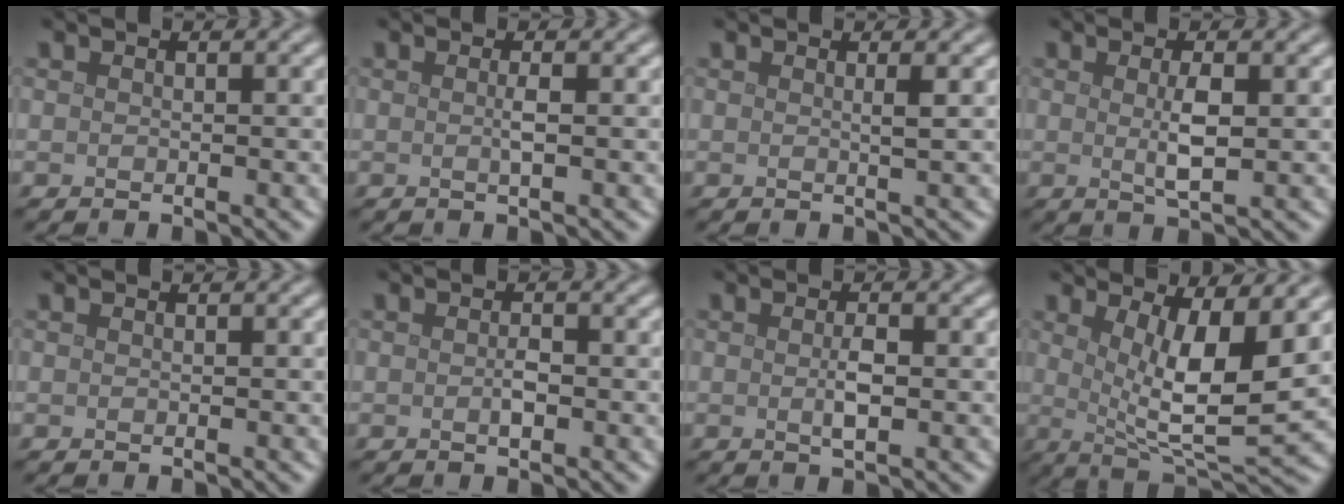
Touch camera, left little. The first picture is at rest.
{"total": 1.0, "force": [0.0, 0.1, 1.0], "torque": [-0.021, 0.000, -0.001]}
{"total": 1.1, "force": [0.2, 0.3, 1.1], "torque": [-0.010, 0.002, -0.002]}
{"total": 2.6, "force": [0.2, 0.5, 2.5], "torque": [-0.050, -0.002, 0.005]}
{"total": 0.0}
{"total": 1.2, "force": [-0.2, 0.5, 1.1], "torque": [-0.021, 0.000, -0.003]}
{"total": 1.9, "force": [0.0, 0.5, 1.8], "torque": [-0.034, -0.001, -0.001]}
{"total": 8.0, "force": [1.4, 2.3, 7.5], "torque": [-0.122, -0.014, 0.029]}